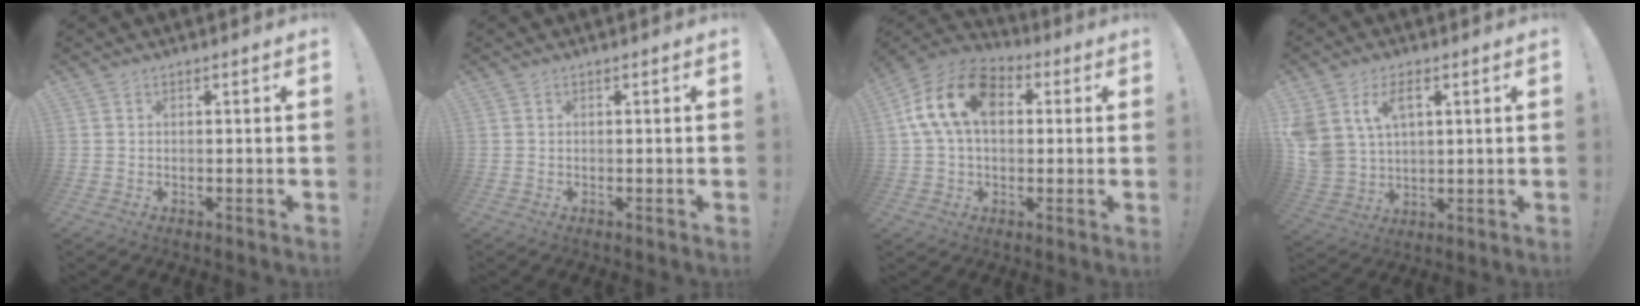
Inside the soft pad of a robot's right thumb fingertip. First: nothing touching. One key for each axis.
{"total": 0.0}
{"total": 16.8, "fx": 4.1, "fy": 10.9, "fz": 12.1, "tx": -0.218, "ty": 0.011, "tz": 0.074}
{"total": 9.9, "fx": 4.6, "fy": 6.7, "fz": 5.8, "tx": -0.116, "ty": -0.018, "tz": 0.090}